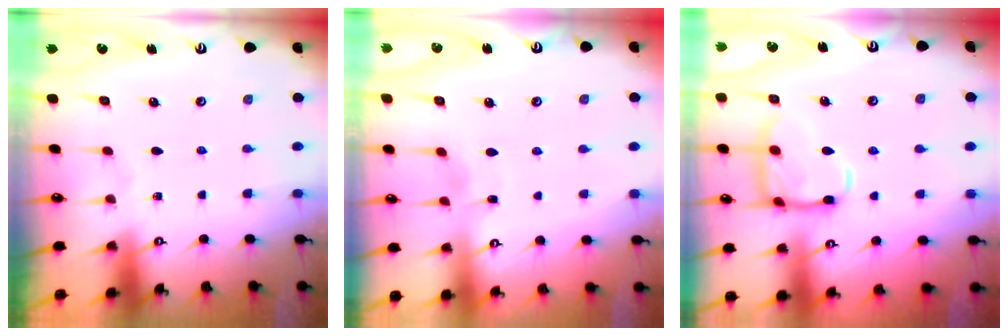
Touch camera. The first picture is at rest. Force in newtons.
{"total": 3.9, "press": 3.9, "slide": 0.5}
{"total": 14.0, "press": 14.0, "slide": 1.2}